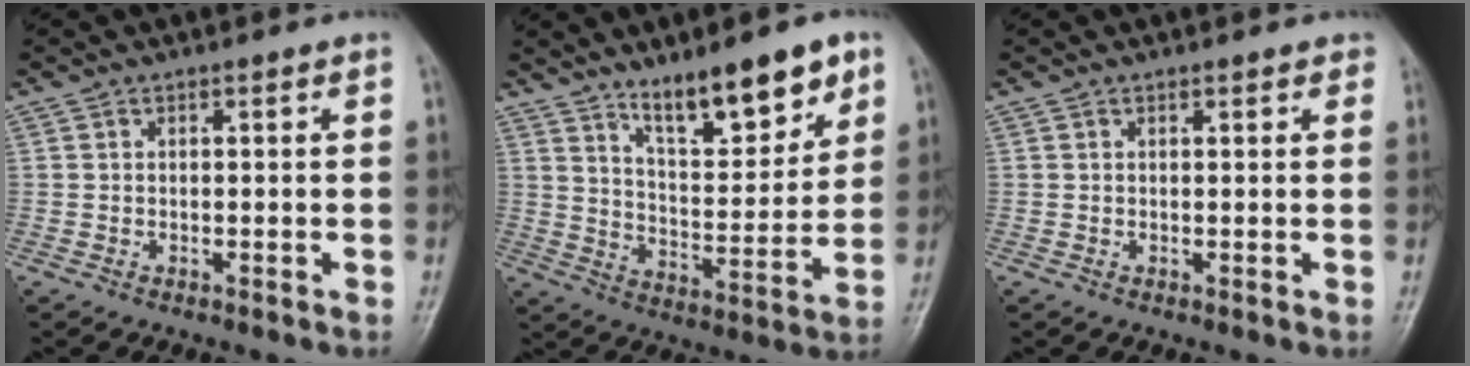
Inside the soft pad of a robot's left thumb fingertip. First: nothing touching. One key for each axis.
{"total": 14.7, "fx": 9.7, "fy": 4.7, "fz": 9.9, "tx": -0.120, "ty": -0.061, "tz": 0.165}
{"total": 1.4, "fx": 1.0, "fy": 0.5, "fz": 0.8, "tx": -0.006, "ty": -0.002, "tz": 0.008}